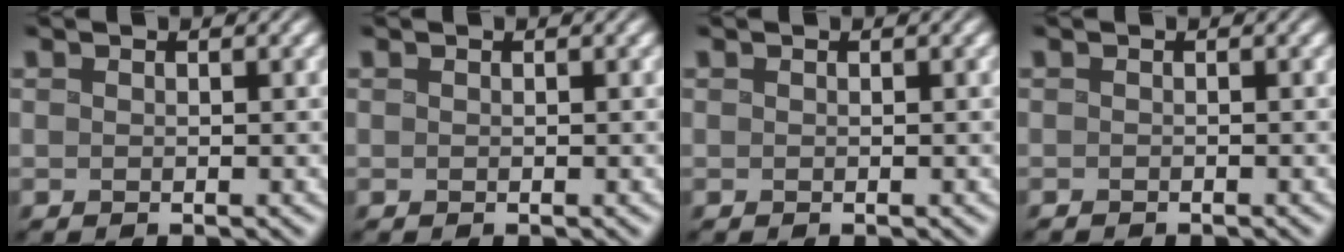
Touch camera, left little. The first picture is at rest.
{"total": 0.0}
{"total": 0.0}
{"total": 0.7, "force": [-0.7, 0.0, 0.2], "torque": [-0.002, -0.003, -0.012]}